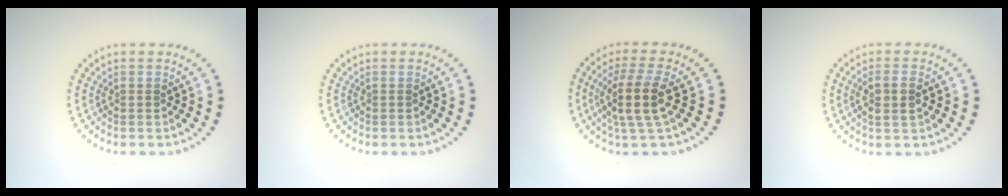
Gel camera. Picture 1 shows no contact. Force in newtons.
{"total": 0.0}
{"total": 4.0, "press": 3.4, "slide": 2.2}
{"total": 2.4, "press": 2.2, "slide": 1.0}